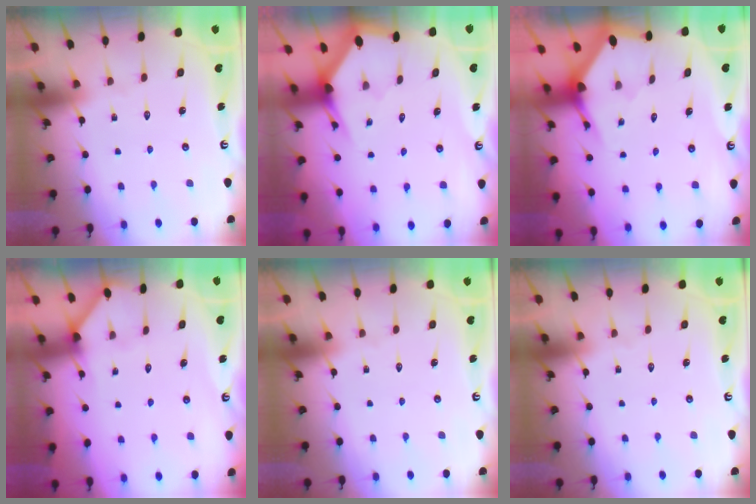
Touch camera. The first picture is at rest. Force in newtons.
{"total": 2.9, "press": 2.9, "slide": 0.1}
{"total": 2.9, "press": 2.9, "slide": 0.1}
{"total": 2.7, "press": 2.7, "slide": 0.2}
{"total": 0.0}
{"total": 0.0}